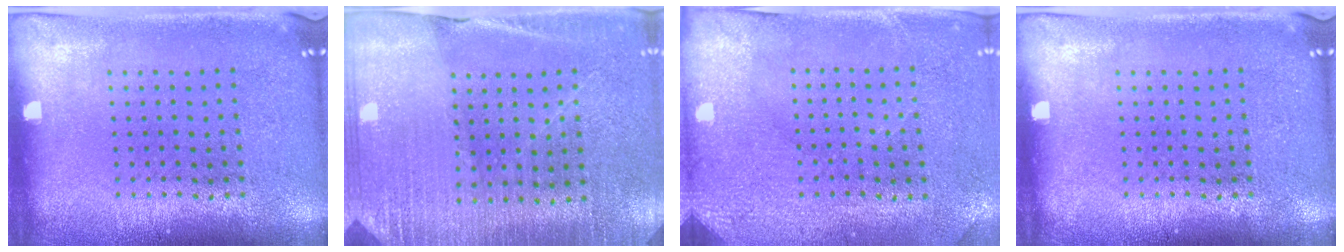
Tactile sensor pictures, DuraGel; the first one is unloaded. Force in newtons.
{"total": 2.8, "press": 2.8, "slide": 0.2}
{"total": 3.0, "press": 2.6, "slide": 1.4}
{"total": 0.0}